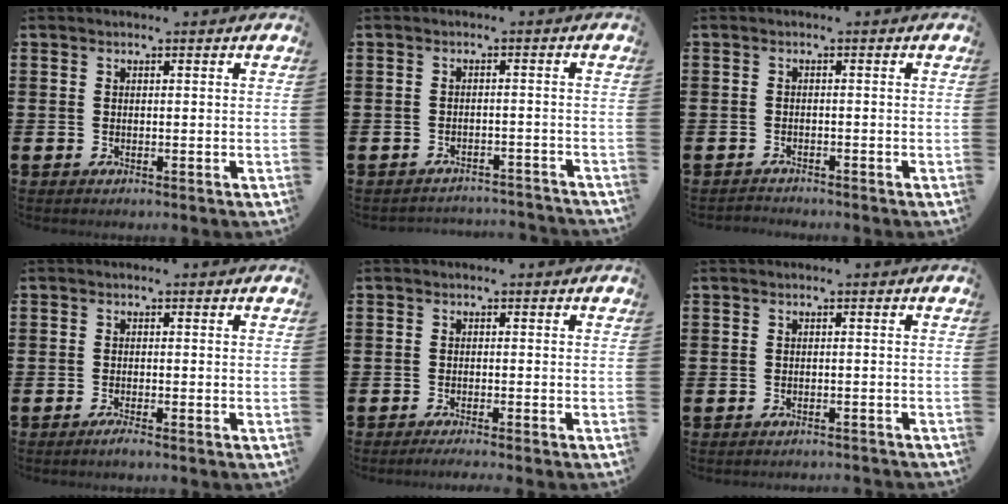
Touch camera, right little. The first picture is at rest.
{"total": 1.9, "force": [-1.9, 0.0, 0.0], "torque": [-0.005, 0.003, -0.042]}
{"total": 1.0, "force": [-1.0, 0.0, -0.1], "torque": [-0.001, 0.001, -0.020]}
{"total": 1.1, "force": [-0.7, 0.1, 0.8], "torque": [-0.014, -0.004, -0.012]}
{"total": 1.0, "force": [-0.8, -0.2, 0.4], "torque": [-0.006, -0.002, -0.016]}
{"total": 0.7, "force": [-0.7, 0.0, 0.0], "torque": [-0.002, -0.001, -0.015]}